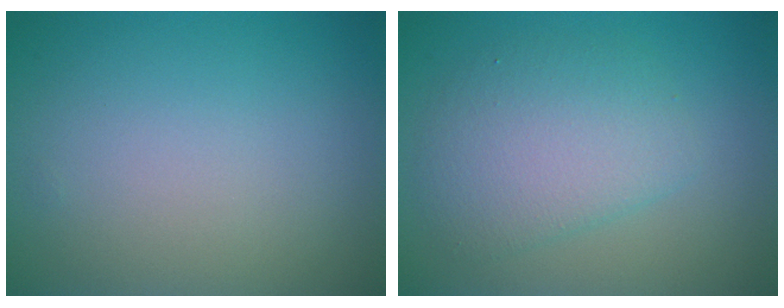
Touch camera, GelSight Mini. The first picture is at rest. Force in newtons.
{"total": 4.5, "press": 4.5, "slide": 0.1}